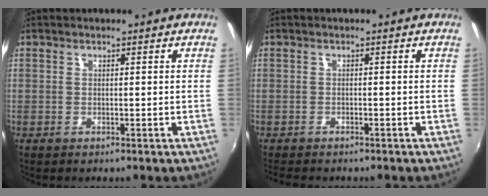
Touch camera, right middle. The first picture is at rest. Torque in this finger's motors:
{"motor_torque": [0.20, -0.24, 0.02, 0.03]}